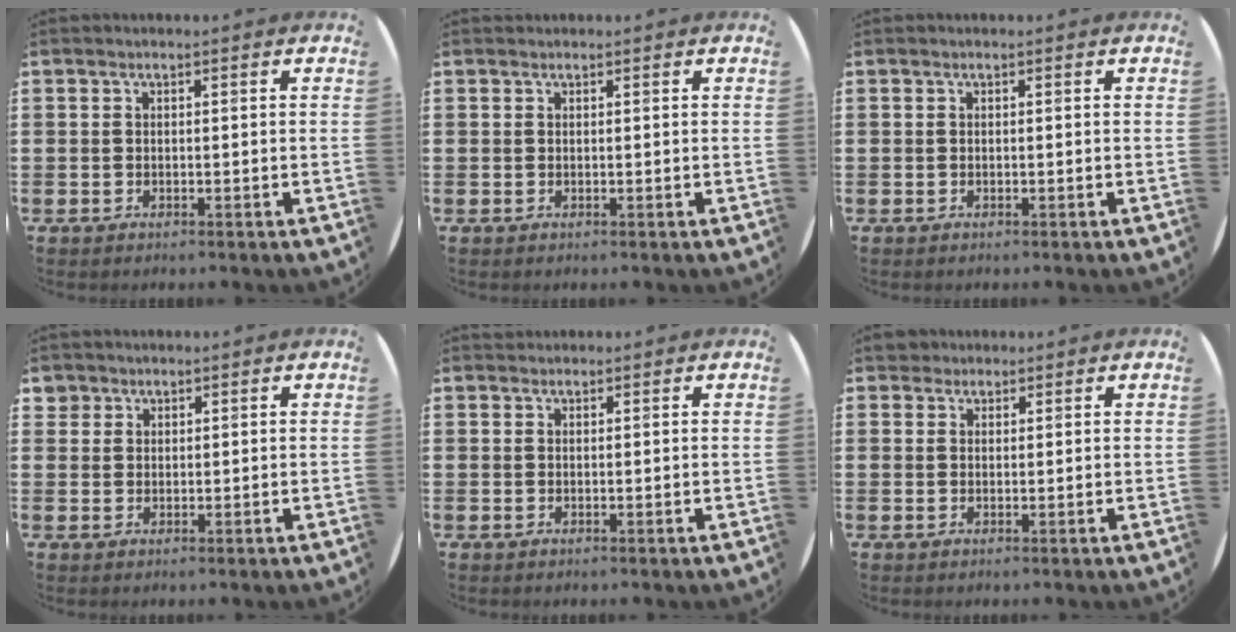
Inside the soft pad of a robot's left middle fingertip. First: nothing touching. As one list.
[{"total": 0.0}, {"total": 0.0}, {"total": 1.8, "force": [1.5, 1.1, 0.0], "torque": [0.006, 0.002, 0.028]}, {"total": 0.6, "force": [0.5, 0.2, -0.2], "torque": [0.013, 0.002, 0.008]}, {"total": 1.9, "force": [1.7, 0.9, 0.0], "torque": [0.006, 0.003, 0.033]}]